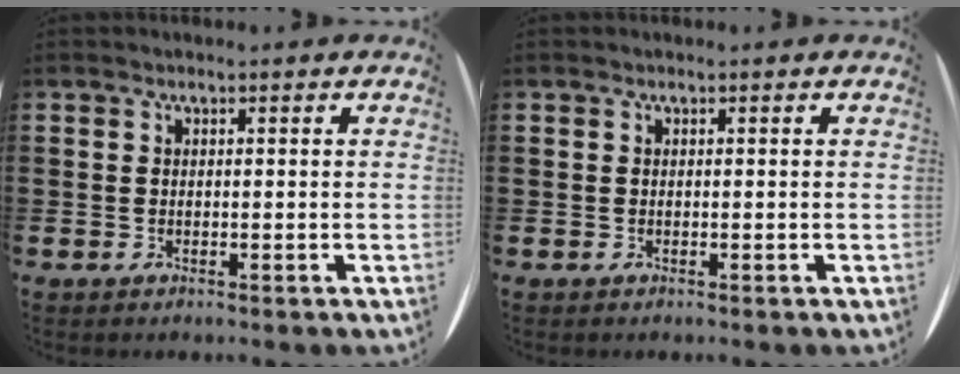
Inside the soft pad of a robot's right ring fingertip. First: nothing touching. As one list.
[{"total": 0.0}]